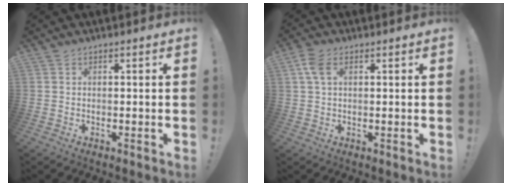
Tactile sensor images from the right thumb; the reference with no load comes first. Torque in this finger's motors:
{"motor_torque": [0.15, 0.15, 0.13, -0.06, 0.00]}